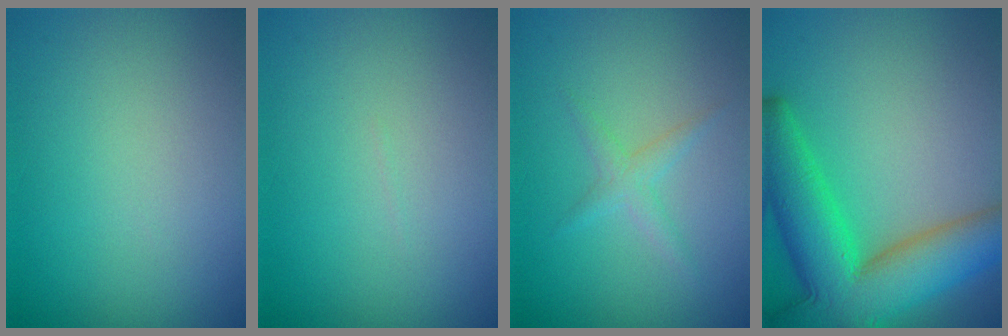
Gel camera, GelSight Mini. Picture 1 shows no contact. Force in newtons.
{"total": 0.0}
{"total": 1.4, "press": 1.4, "slide": 0.1}
{"total": 11.3, "press": 11.3, "slide": 0.6}